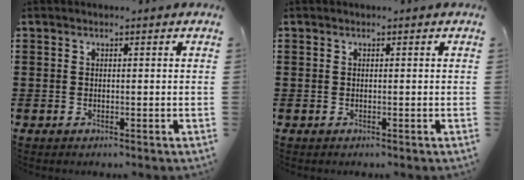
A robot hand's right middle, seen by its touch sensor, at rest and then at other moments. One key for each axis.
{"total": 0.0}